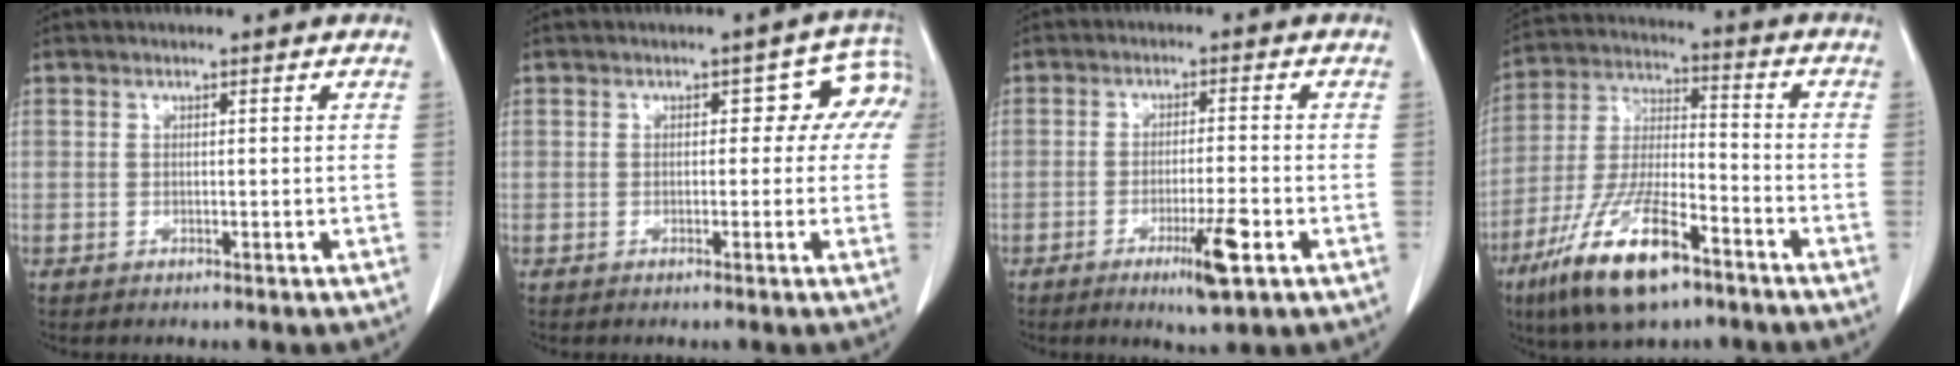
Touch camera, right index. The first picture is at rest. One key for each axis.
{"total": 4.8, "fx": 0.8, "fy": 3.2, "fz": 3.4, "tx": -0.016, "ty": 0.032, "tz": 0.000}
{"total": 6.6, "fx": -3.0, "fy": 0.4, "fz": 5.8, "tx": -0.096, "ty": -0.010, "tz": -0.046}
{"total": 15.7, "fx": -9.5, "fy": 4.1, "fz": 11.9, "tx": -0.247, "ty": -0.020, "tz": -0.173}